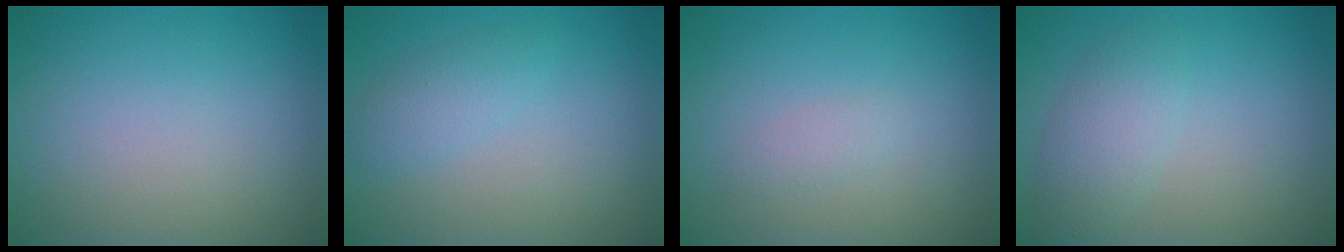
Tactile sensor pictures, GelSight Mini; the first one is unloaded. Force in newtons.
{"total": 1.9, "press": 1.9, "slide": 0.1}
{"total": 1.0, "press": 1.0, "slide": 0.1}
{"total": 2.9, "press": 2.9, "slide": 0.2}